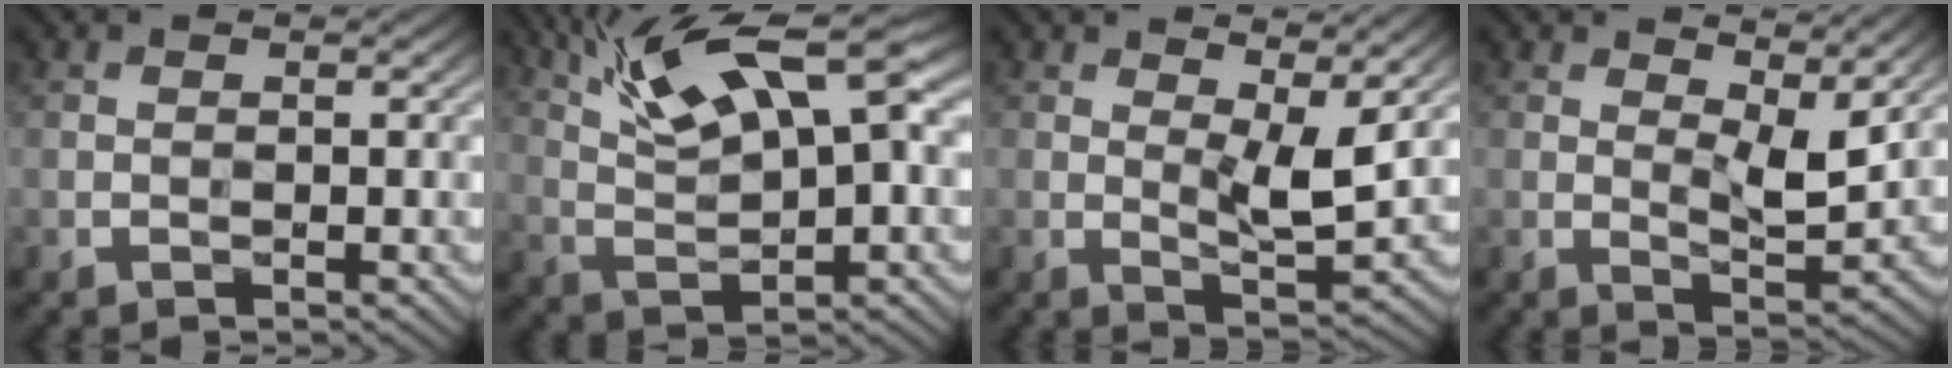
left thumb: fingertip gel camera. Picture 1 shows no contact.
{"total": 13.5, "force": [6.5, 4.0, 11.1], "torque": [-0.218, 0.019, 0.120]}
{"total": 6.5, "force": [3.0, 2.0, 5.4], "torque": [-0.093, -0.008, 0.052]}
{"total": 6.9, "force": [3.9, 2.4, 5.1], "torque": [-0.081, -0.009, 0.065]}